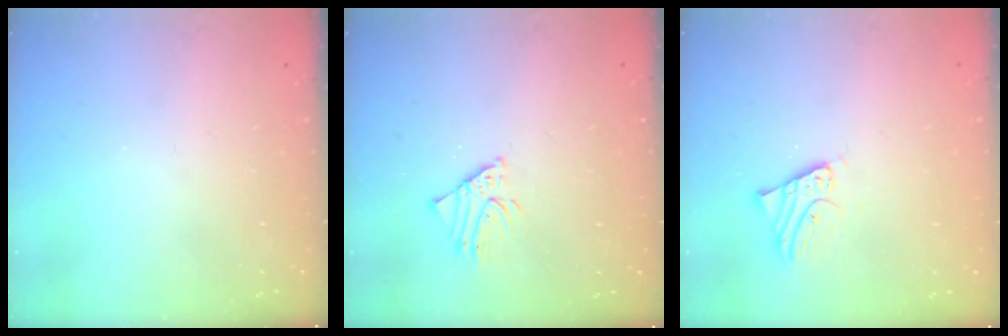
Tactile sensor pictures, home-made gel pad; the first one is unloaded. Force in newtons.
{"total": 2.0, "press": 2.0, "slide": 0.1}
{"total": 2.8, "press": 2.8, "slide": 0.2}